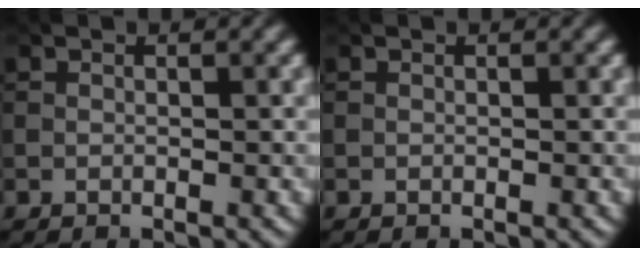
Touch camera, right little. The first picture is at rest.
{"total": 0.0}